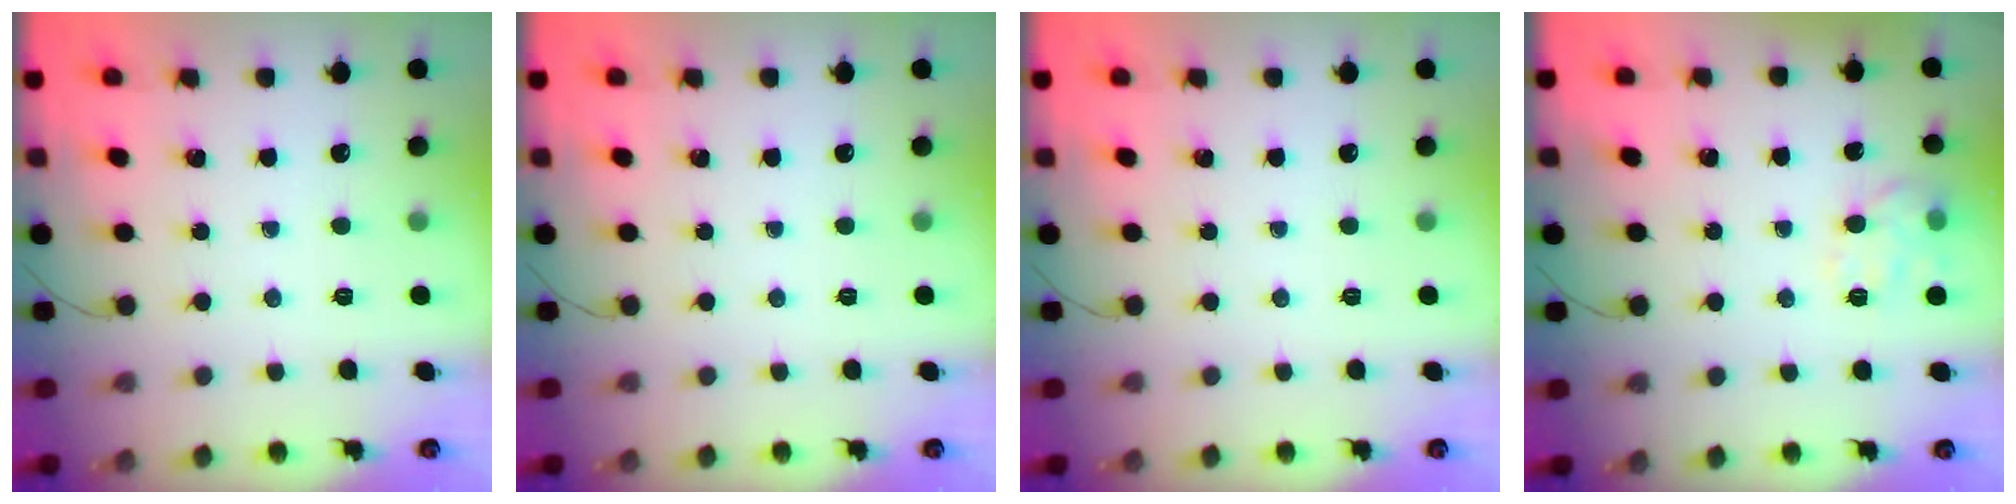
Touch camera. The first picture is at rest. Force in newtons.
{"total": 0.0}
{"total": 0.0}
{"total": 7.9, "press": 7.9, "slide": 0.5}